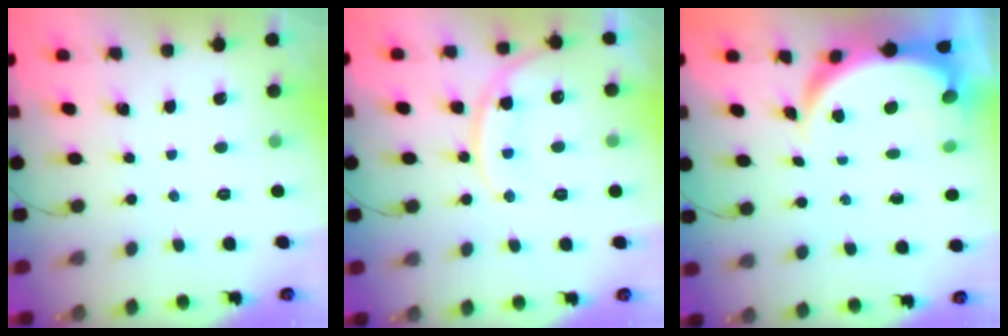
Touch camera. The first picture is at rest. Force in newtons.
{"total": 13.6, "press": 13.5, "slide": 1.5}
{"total": 6.0, "press": 6.0, "slide": 0.1}